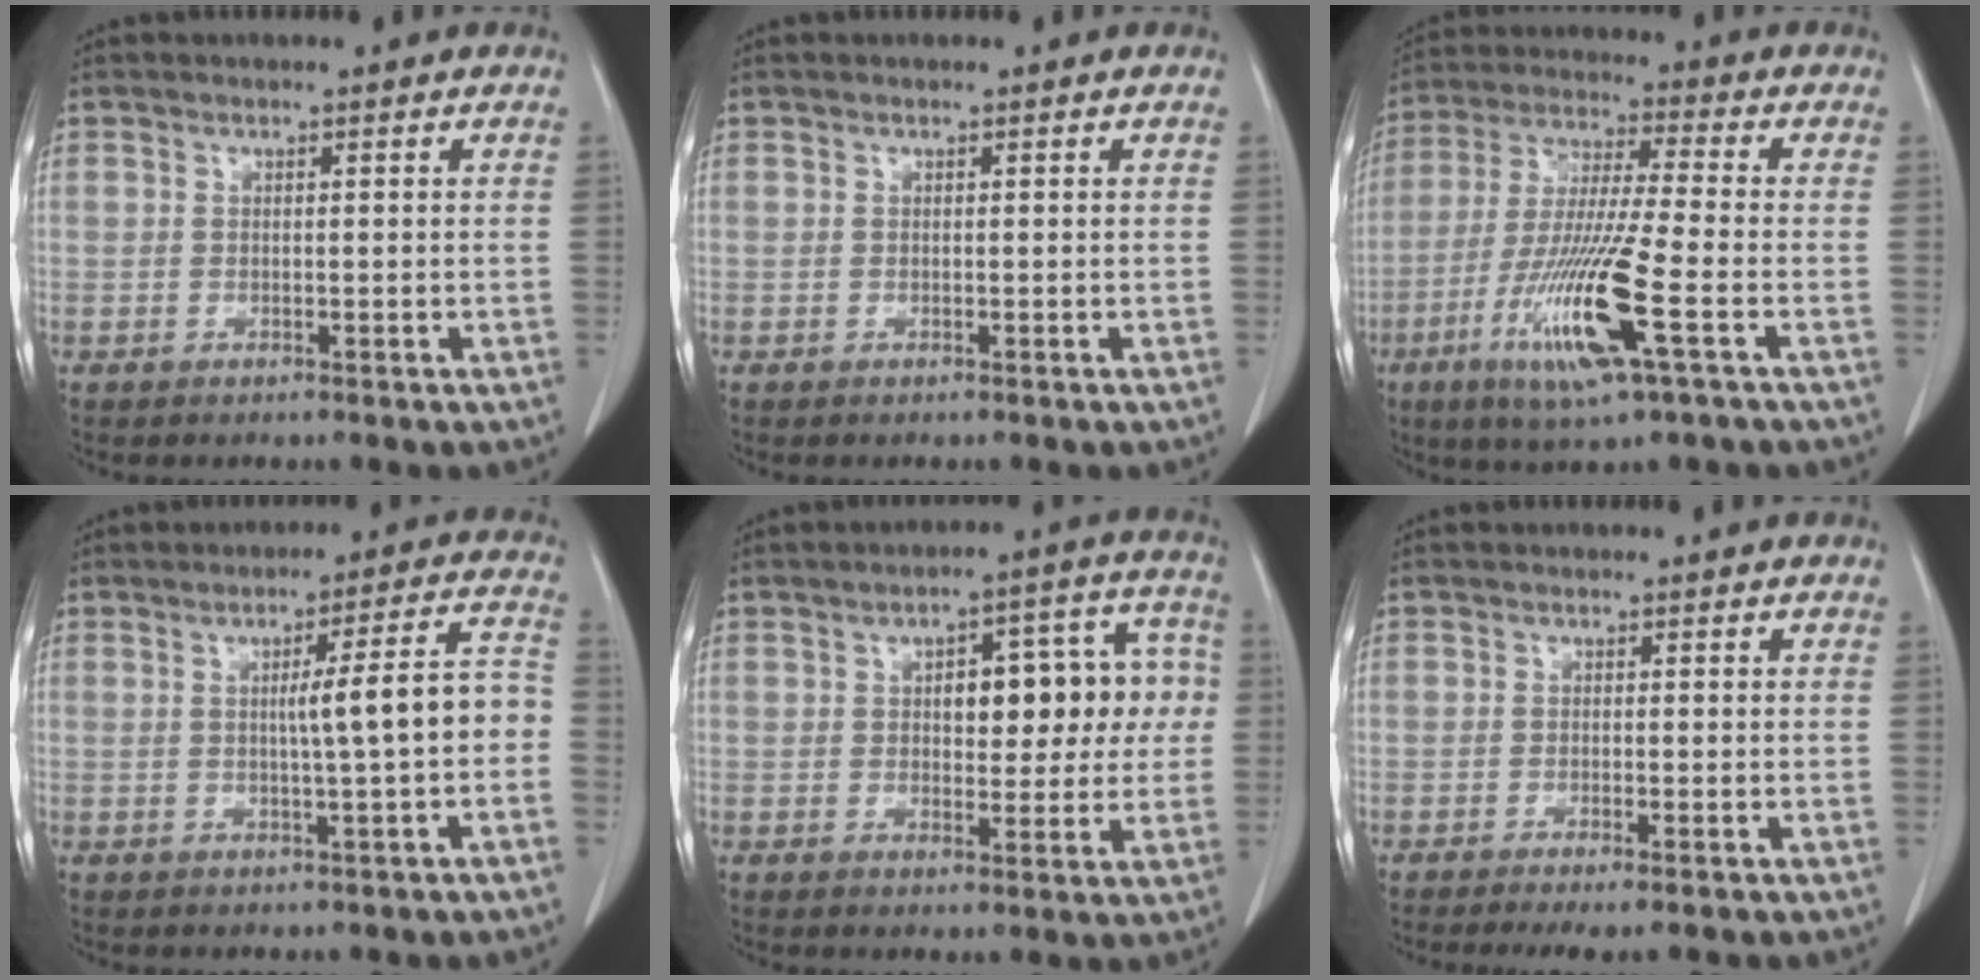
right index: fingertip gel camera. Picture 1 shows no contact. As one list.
[{"total": 0.0}, {"total": 14.9, "force": [-5.7, 0.2, 13.8], "torque": [-0.283, -0.026, -0.108]}, {"total": 7.8, "force": [-0.8, 0.1, 7.7], "torque": [-0.107, 0.021, -0.010]}, {"total": 11.0, "force": [1.3, 4.8, 9.9], "torque": [-0.117, 0.043, 0.023]}, {"total": 3.3, "force": [-2.4, 0.2, 2.3], "torque": [-0.035, -0.009, -0.036]}]